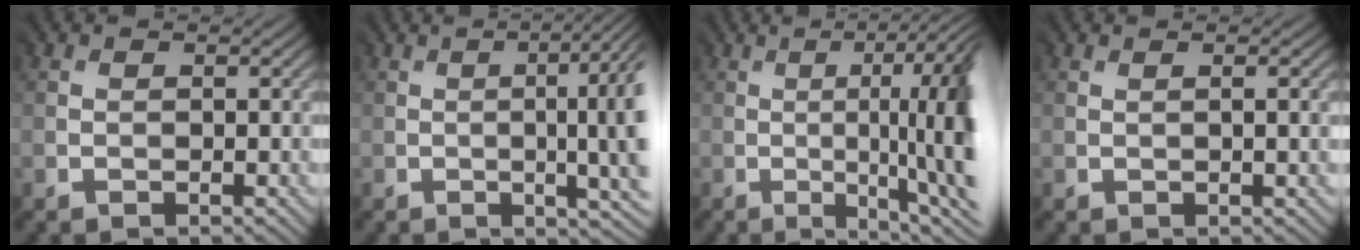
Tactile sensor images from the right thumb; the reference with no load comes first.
{"total": 10.4, "force": [-0.3, 3.2, 9.9], "torque": [-0.103, 0.006, -0.002]}
{"total": 14.3, "force": [-0.6, 3.7, 13.8], "torque": [-0.156, 0.005, 0.000]}
{"total": 0.8, "force": [0.4, -0.1, 0.6], "torque": [-0.003, 0.004, 0.003]}